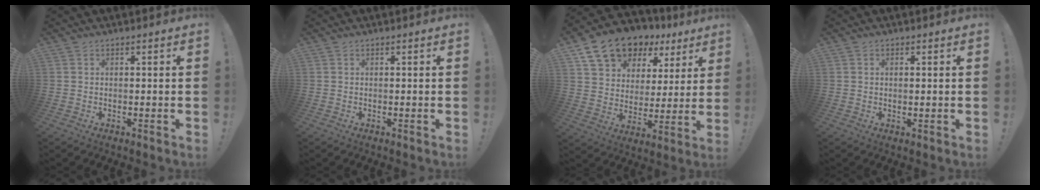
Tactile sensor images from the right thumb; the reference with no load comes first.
{"total": 0.0}
{"total": 15.2, "force": [10.3, 9.2, 6.2], "torque": [-0.104, -0.065, 0.191]}
{"total": 1.0, "force": [0.3, 0.2, 0.9], "torque": [-0.014, 0.000, 0.004]}